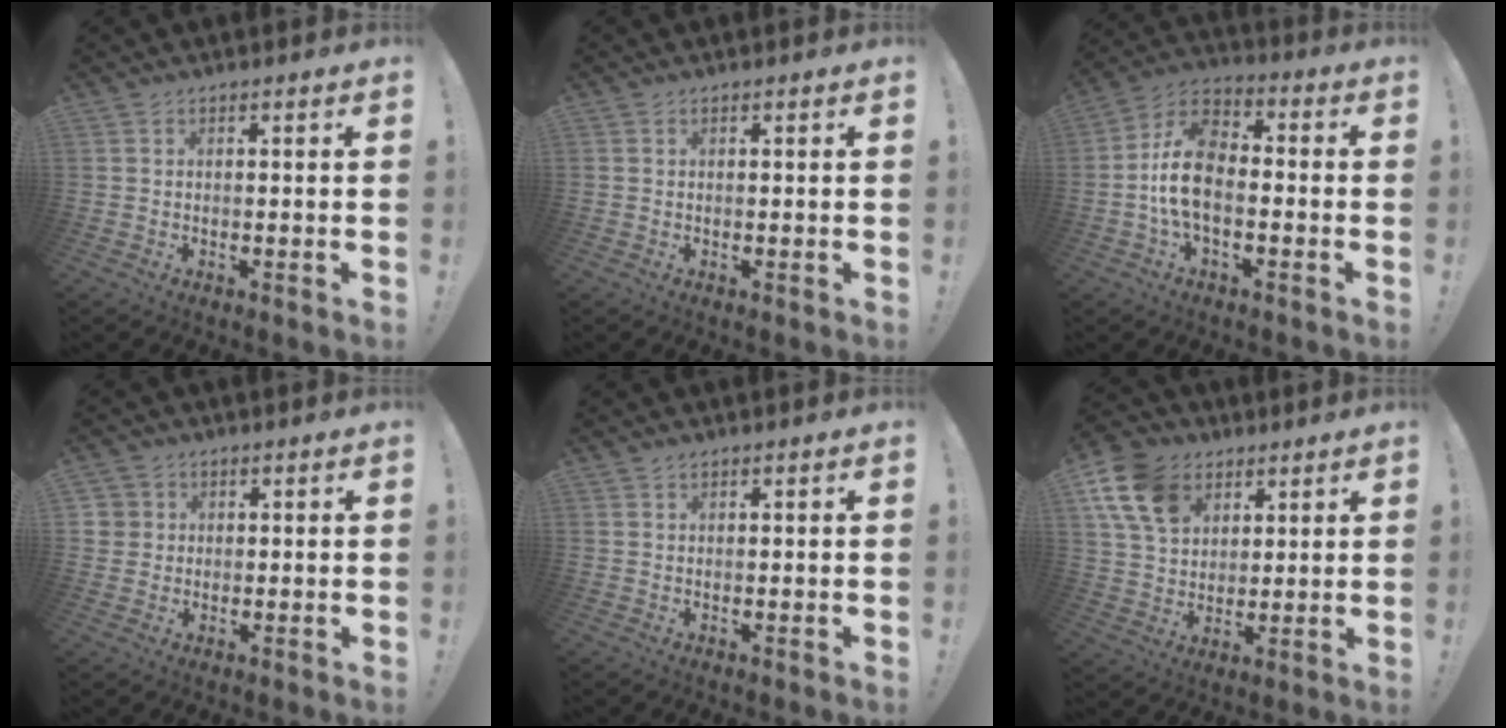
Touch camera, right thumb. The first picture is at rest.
{"total": 0.0}
{"total": 13.1, "force": [-2.8, 7.9, 10.1], "torque": [-0.190, 0.023, -0.048]}
{"total": 3.3, "force": [1.0, 3.2, 0.3], "torque": [0.003, -0.001, 0.016]}
{"total": 0.6, "force": [0.5, 0.2, 0.2], "torque": [-0.005, -0.001, 0.010]}
{"total": 15.3, "force": [7.1, 11.2, 7.6], "torque": [-0.132, -0.023, 0.144]}